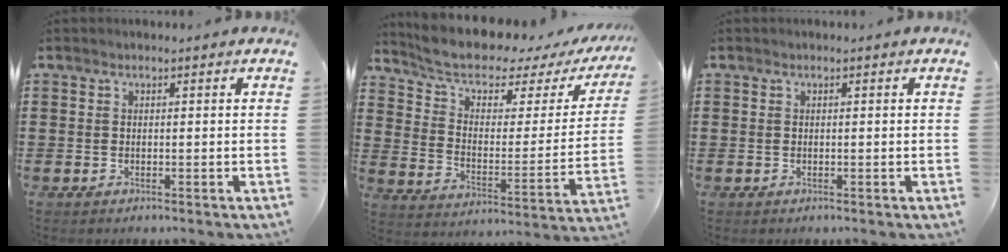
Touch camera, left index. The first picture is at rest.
{"total": 7.1, "force": [5.9, 2.2, 3.3], "torque": [-0.095, -0.038, 0.102]}
{"total": 0.0}